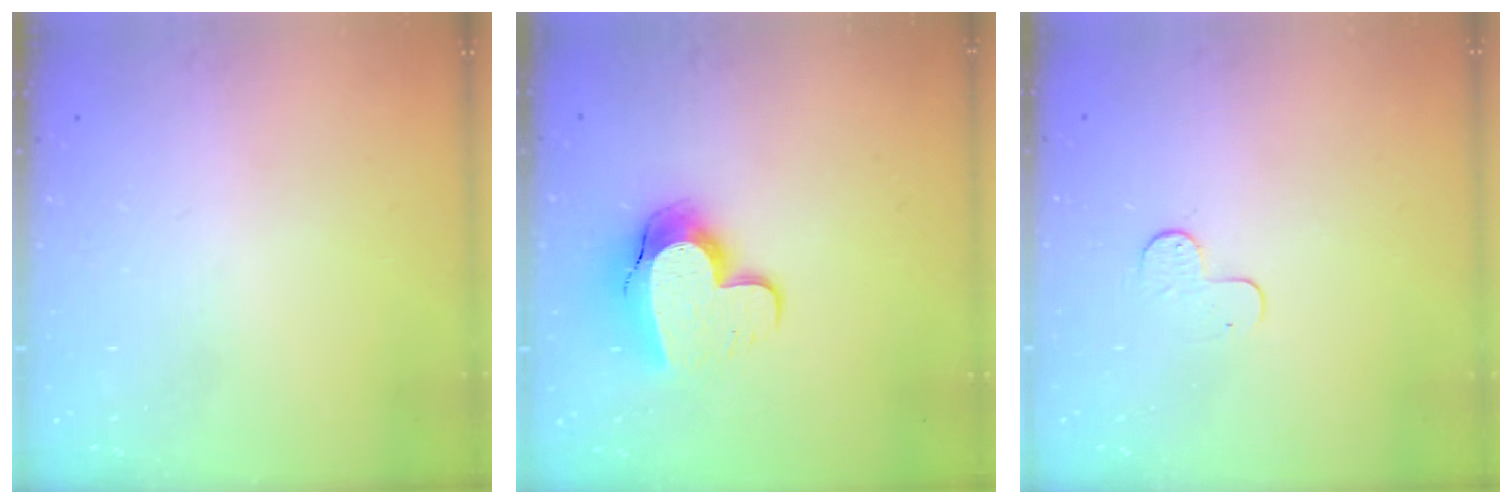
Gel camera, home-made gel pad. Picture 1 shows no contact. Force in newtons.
{"total": 11.8, "press": 11.7, "slide": 1.0}
{"total": 5.0, "press": 5.0, "slide": 0.4}